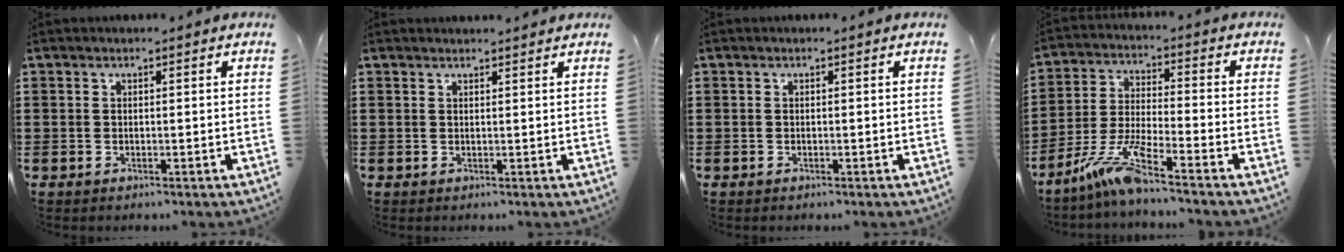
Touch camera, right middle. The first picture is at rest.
{"total": 1.3, "force": [1.3, -0.1, 0.1], "torque": [-0.004, 0.000, 0.025]}
{"total": 0.0}
{"total": 8.2, "force": [-6.0, 0.2, 5.6], "torque": [-0.128, -0.017, -0.121]}